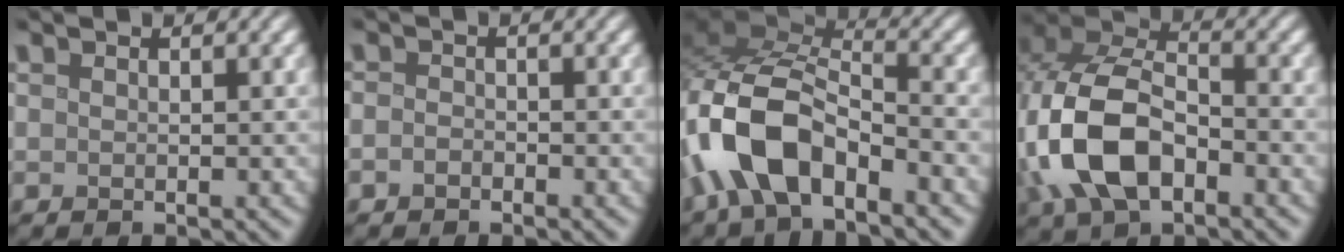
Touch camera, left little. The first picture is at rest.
{"total": 1.0, "force": [-0.8, 0.6, 0.4], "torque": [-0.007, 0.001, -0.016]}
{"total": 9.2, "force": [-4.4, 4.6, 6.6], "torque": [-0.133, 0.009, -0.091]}
{"total": 10.5, "force": [-3.3, 6.2, 7.7], "torque": [-0.182, 0.004, -0.074]}